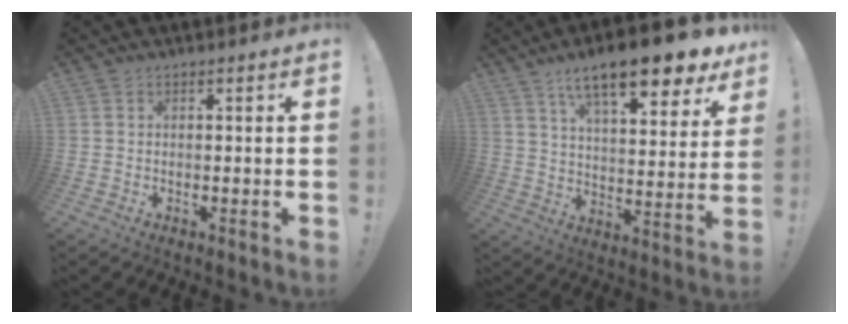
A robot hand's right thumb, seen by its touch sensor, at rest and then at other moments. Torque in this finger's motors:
{"motor_torque": [0.11, 1.14, 1.61, 1.01, 0.36]}